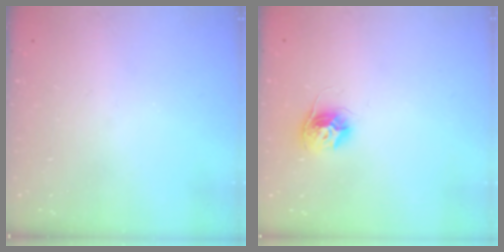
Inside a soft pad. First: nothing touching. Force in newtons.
{"total": 10.0, "press": 10.0, "slide": 0.6}